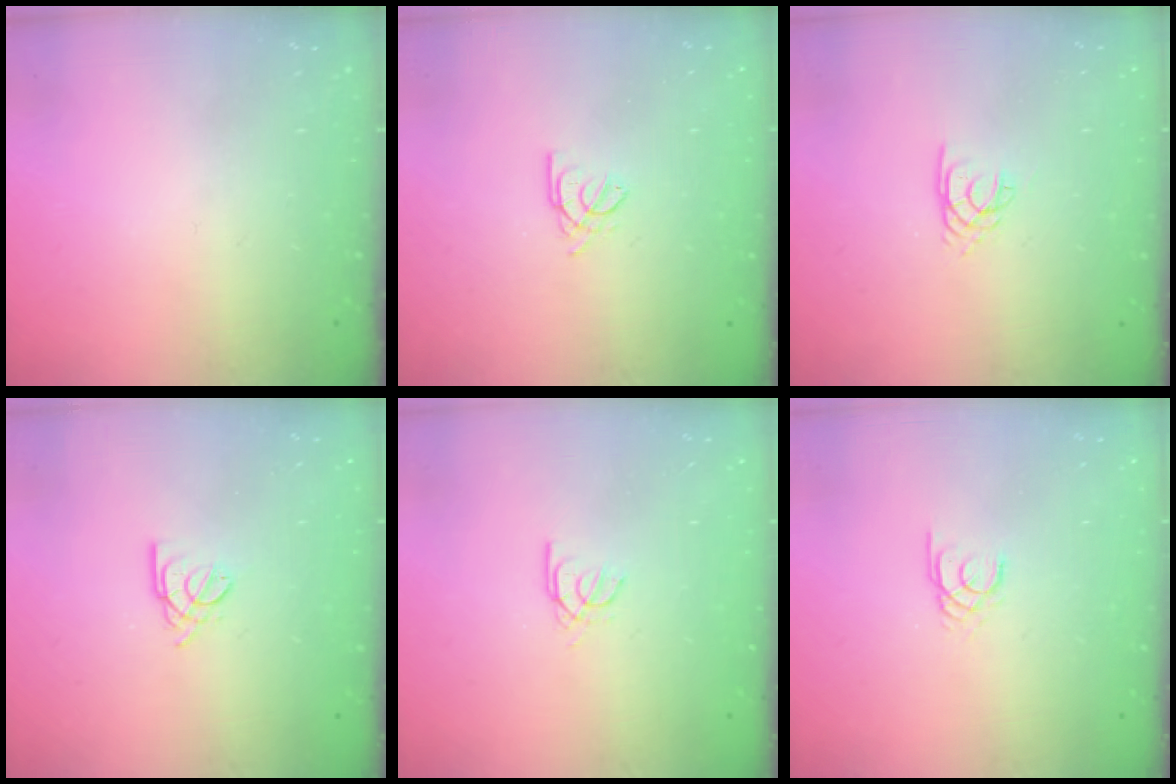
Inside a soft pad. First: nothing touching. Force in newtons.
{"total": 2.0, "press": 2.0, "slide": 0.4}
{"total": 1.9, "press": 1.8, "slide": 0.3}
{"total": 3.0, "press": 2.9, "slide": 0.5}
{"total": 2.4, "press": 2.4, "slide": 0.3}
{"total": 1.6, "press": 1.6, "slide": 0.2}